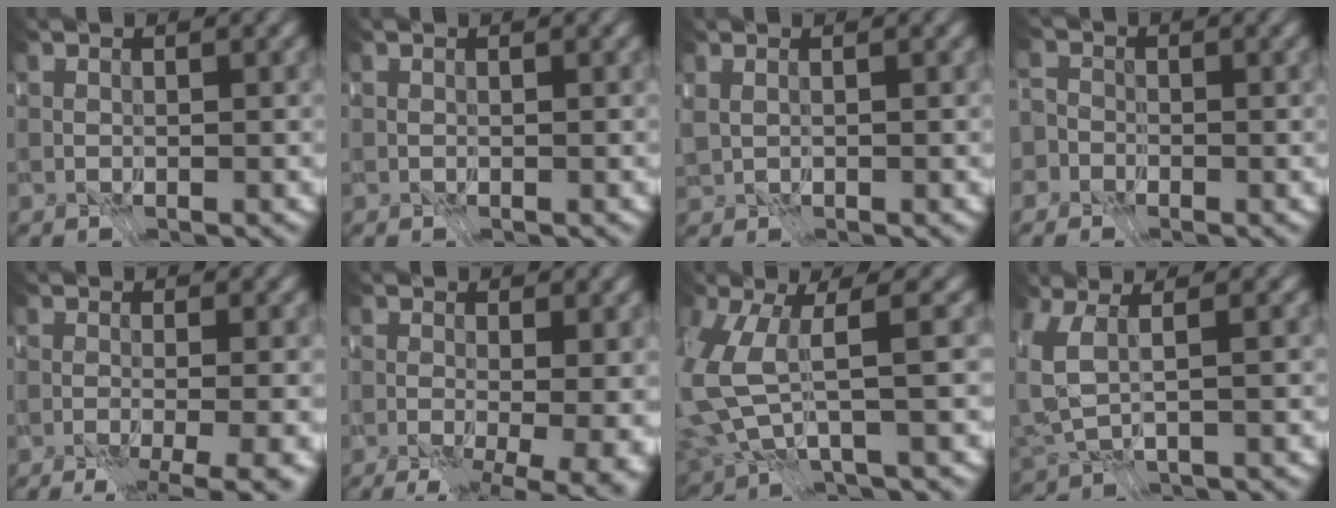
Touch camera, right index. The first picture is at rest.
{"total": 0.0}
{"total": 1.3, "force": [-0.5, -1.0, -0.5], "torque": [0.001, -0.008, 0.002]}
{"total": 3.8, "force": [-0.1, 3.3, 1.7], "torque": [0.005, 0.011, -0.070]}
{"total": 8.3, "force": [-4.7, 2.8, 6.2], "torque": [-0.070, -0.021, -0.046]}
{"total": 8.9, "force": [-3.0, 3.9, 7.4], "torque": [-0.105, -0.030, 0.006]}
{"total": 5.4, "force": [-2.8, 0.1, 4.6], "torque": [-0.140, -0.055, -0.022]}
{"total": 2.2, "force": [-1.2, -1.6, 0.9], "torque": [-0.028, -0.023, -0.011]}